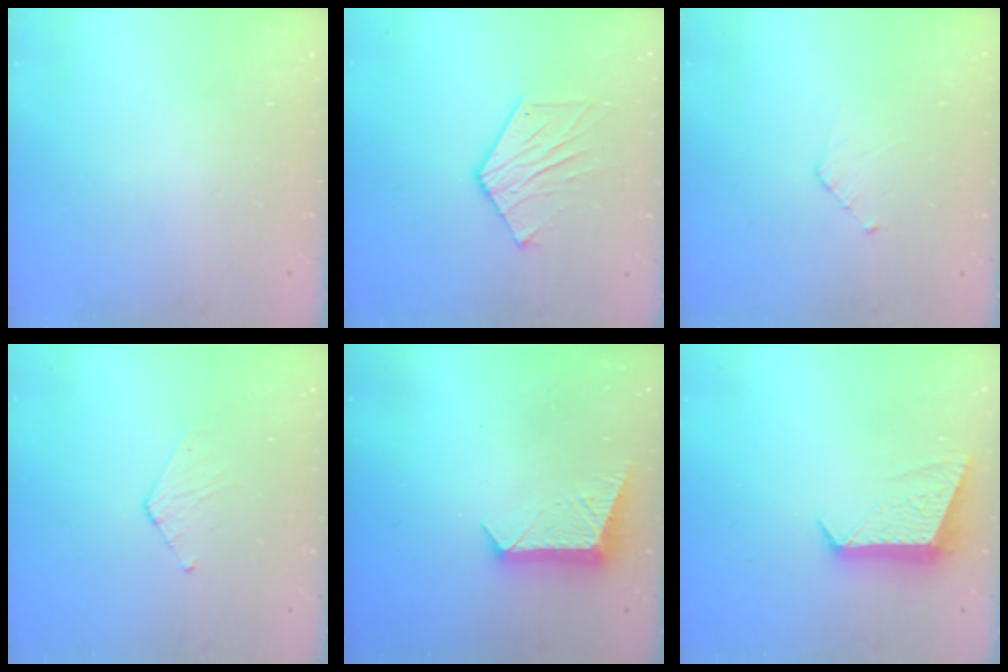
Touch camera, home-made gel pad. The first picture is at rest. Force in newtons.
{"total": 10.2, "press": 10.2, "slide": 0.8}
{"total": 3.6, "press": 3.6, "slide": 0.3}
{"total": 3.1, "press": 3.1, "slide": 0.3}
{"total": 9.6, "press": 9.6, "slide": 0.1}
{"total": 9.7, "press": 9.7, "slide": 0.8}